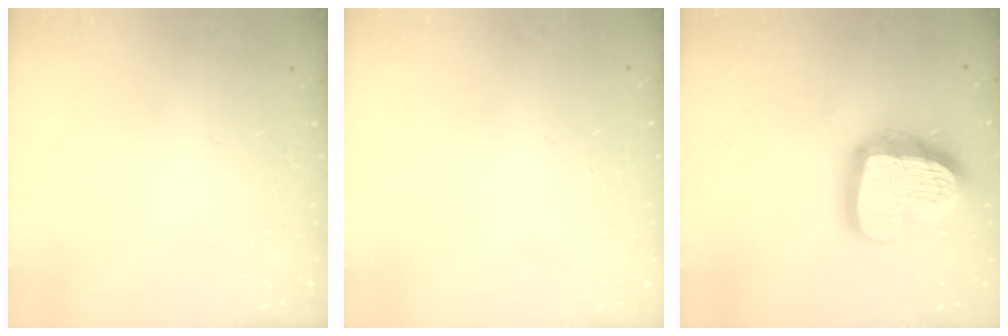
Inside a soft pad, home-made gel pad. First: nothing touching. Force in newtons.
{"total": 0.0}
{"total": 21.5, "press": 21.4, "slide": 2.1}